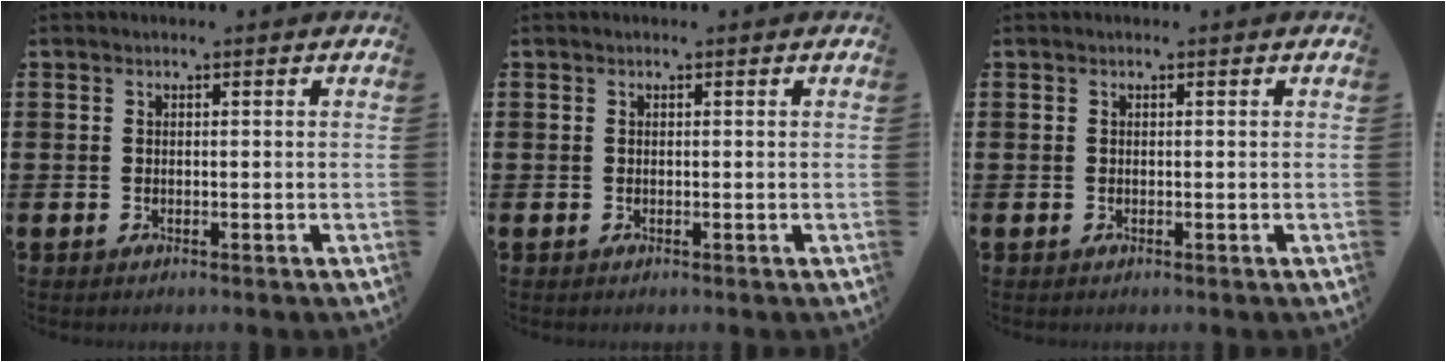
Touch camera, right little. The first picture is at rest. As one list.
[{"total": 0.0}, {"total": 0.0}]